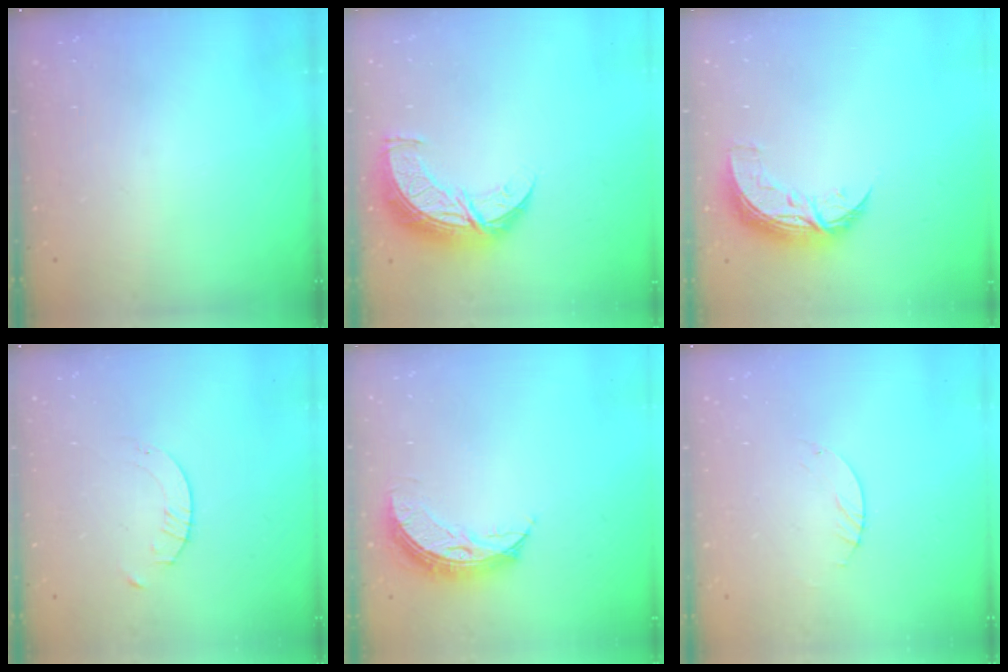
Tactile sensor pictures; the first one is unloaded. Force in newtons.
{"total": 11.2, "press": 11.2, "slide": 0.9}
{"total": 9.3, "press": 9.3, "slide": 0.5}
{"total": 1.6, "press": 1.6, "slide": 0.2}
{"total": 9.3, "press": 9.3, "slide": 0.0}
{"total": 0.9, "press": 0.8, "slide": 0.2}